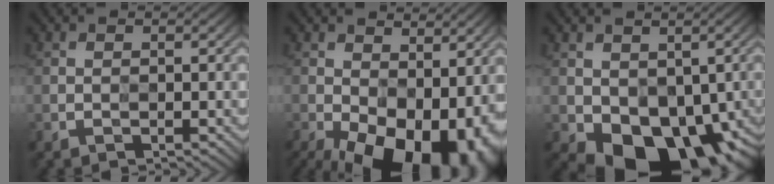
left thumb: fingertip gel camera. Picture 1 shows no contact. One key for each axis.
{"total": 18.5, "fx": -6.8, "fy": 10.7, "fz": 13.5, "tx": -0.191, "ty": -0.030, "tz": -0.064}
{"total": 9.4, "fx": -2.7, "fy": 6.3, "fz": 6.5, "tx": -0.110, "ty": -0.019, "tz": -0.037}